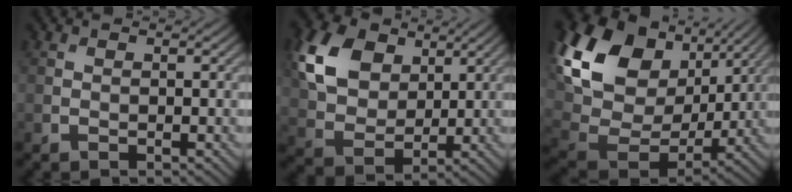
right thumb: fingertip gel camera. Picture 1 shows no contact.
{"total": 11.3, "force": [4.6, 8.0, 6.7], "torque": [-0.175, 0.017, 0.078]}
{"total": 19.1, "force": [7.5, 13.2, 11.7], "torque": [-0.302, 0.018, 0.158]}